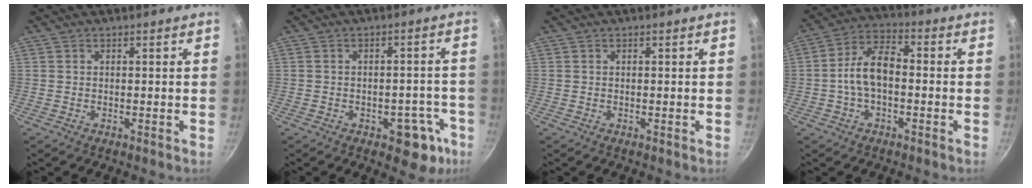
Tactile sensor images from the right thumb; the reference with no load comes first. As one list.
[{"total": 8.7, "force": [-4.1, 5.1, 5.8], "torque": [-0.016, 0.036, -0.039]}, {"total": 0.0}, {"total": 9.3, "force": [-1.1, 5.3, 7.6], "torque": [-0.126, 0.040, -0.031]}]